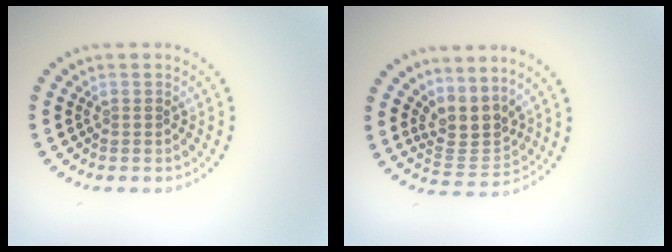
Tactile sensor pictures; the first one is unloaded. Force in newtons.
{"total": 3.4, "press": 2.5, "slide": 2.3}